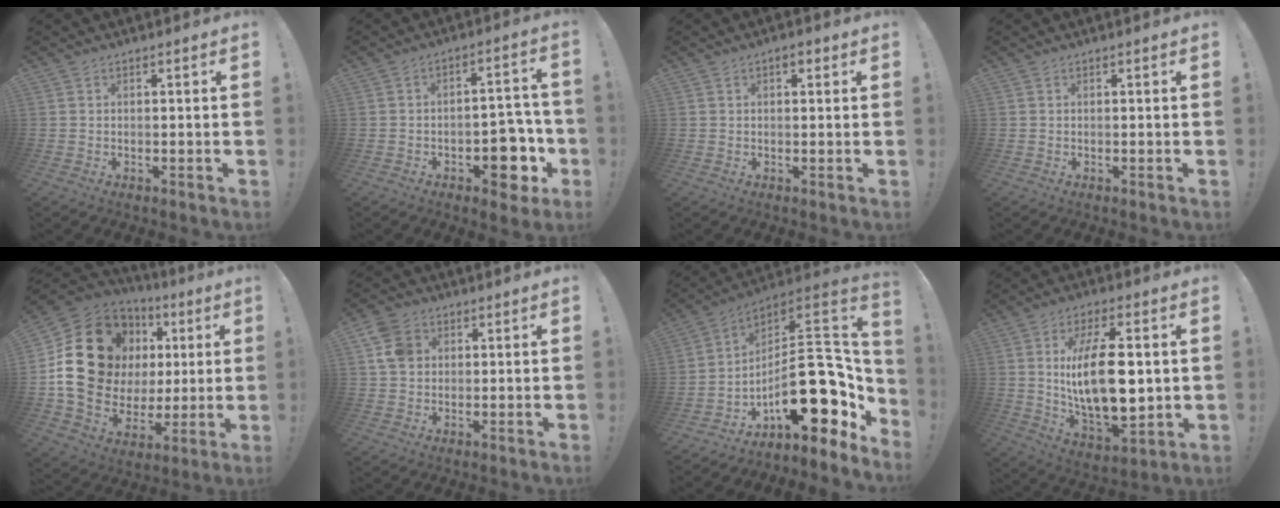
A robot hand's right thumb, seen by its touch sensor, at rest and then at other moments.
{"total": 11.5, "force": [-4.9, 6.9, 7.8], "torque": [-0.051, 0.031, -0.080]}
{"total": 2.2, "force": [1.0, 1.2, 1.5], "torque": [-0.018, -0.001, 0.015]}
{"total": 0.0}
{"total": 23.6, "force": [6.2, 18.5, 13.2], "torque": [-0.218, -0.030, 0.152]}
{"total": 8.1, "force": [2.3, 6.6, 4.2], "torque": [-0.079, 0.004, 0.045]}
{"total": 24.8, "force": [-5.3, 11.6, 21.3], "torque": [-0.322, 0.010, -0.080]}
{"total": 19.7, "force": [2.4, 8.5, 17.6], "torque": [-0.325, -0.013, 0.030]}